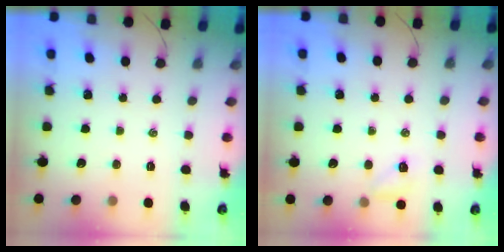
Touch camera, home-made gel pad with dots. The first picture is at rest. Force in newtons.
{"total": 6.1, "press": 6.0, "slide": 1.4}